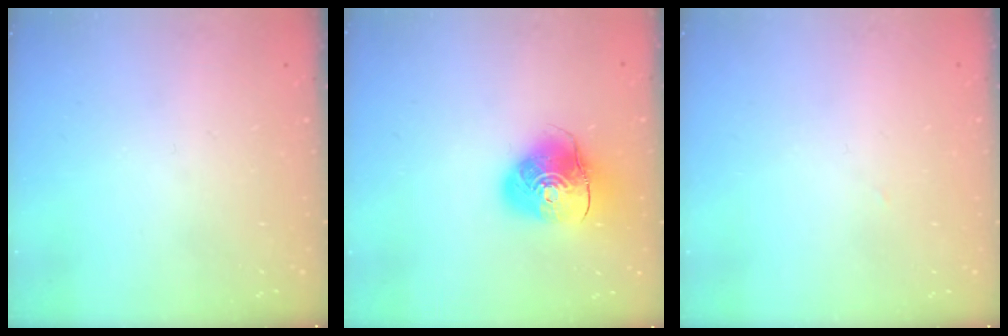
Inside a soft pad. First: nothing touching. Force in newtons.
{"total": 10.8, "press": 10.6, "slide": 1.7}
{"total": 1.1, "press": 1.1, "slide": 0.1}